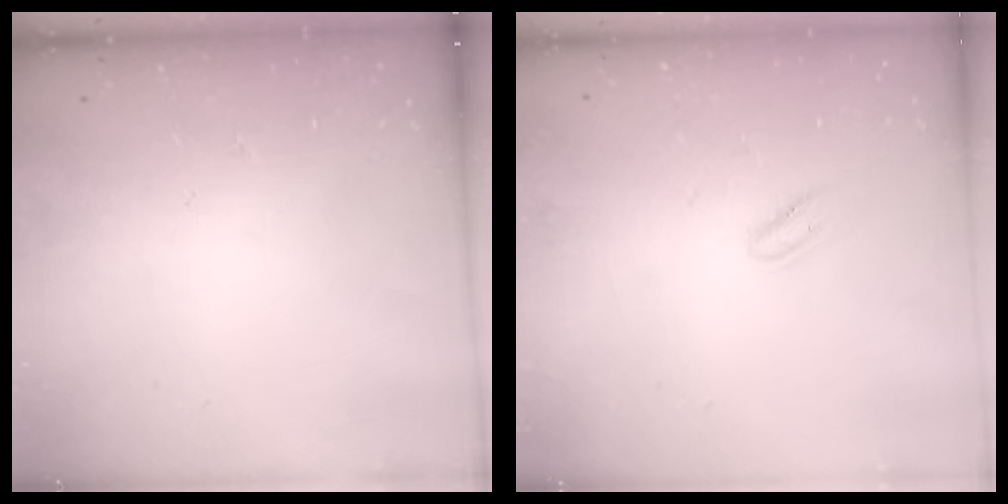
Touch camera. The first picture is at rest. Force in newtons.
{"total": 0.7, "press": 0.3, "slide": 0.7}